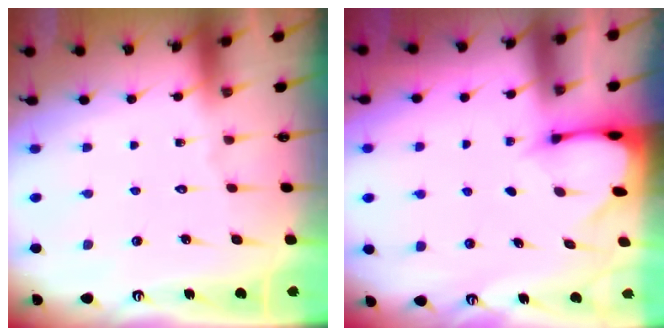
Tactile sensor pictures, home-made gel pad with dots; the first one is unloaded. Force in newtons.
{"total": 2.4, "press": 2.4, "slide": 0.1}